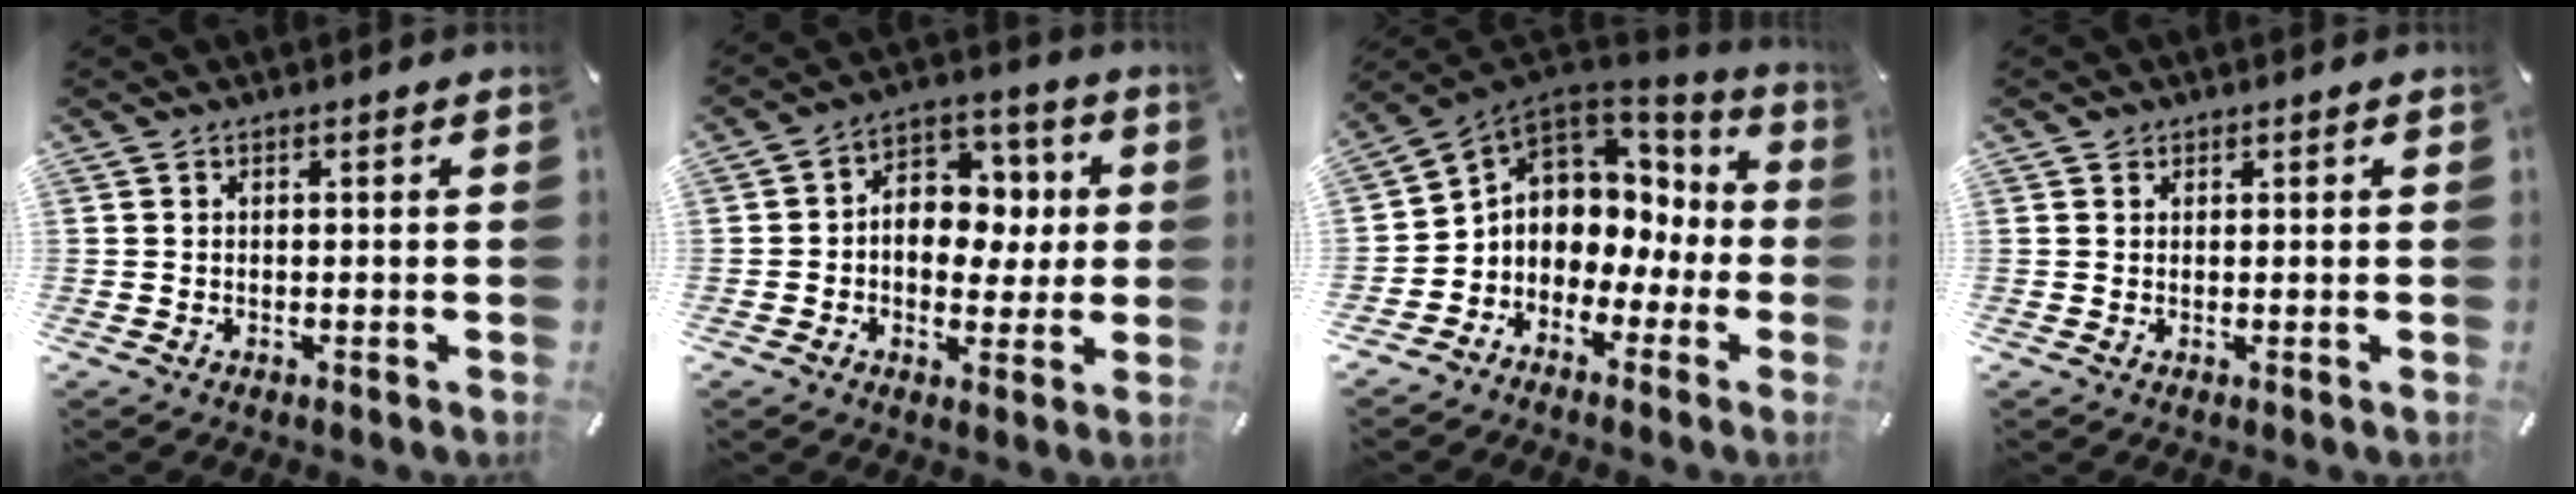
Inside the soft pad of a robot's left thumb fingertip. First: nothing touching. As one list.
[{"total": 9.6, "force": [0.0, 8.2, 5.0], "torque": [-0.066, -0.002, 0.001]}, {"total": 7.4, "force": [0.6, 7.1, 2.0], "torque": [-0.065, -0.021, 0.018]}, {"total": 0.8, "force": [0.5, 0.7, 0.0], "torque": [0.000, 0.002, 0.009]}]